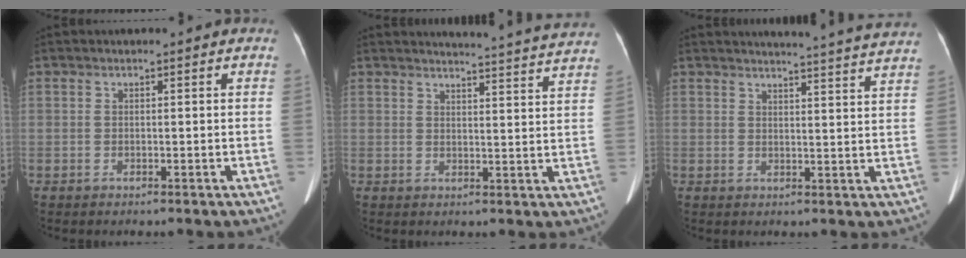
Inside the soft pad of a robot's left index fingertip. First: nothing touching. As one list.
[{"total": 17.2, "force": [16.9, -0.8, 3.4], "torque": [-0.038, -0.078, 0.182]}, {"total": 16.8, "force": [16.2, -1.1, 4.0], "torque": [-0.050, -0.071, 0.178]}]